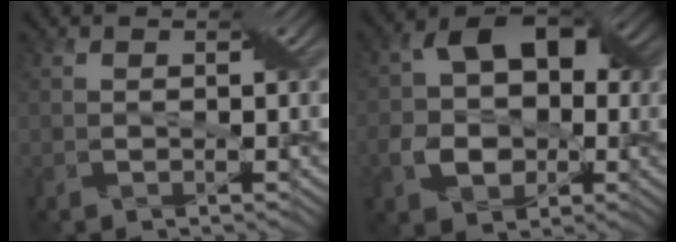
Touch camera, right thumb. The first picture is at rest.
{"total": 9.7, "force": [-0.4, 7.1, 6.6], "torque": [-0.110, 0.004, -0.018]}